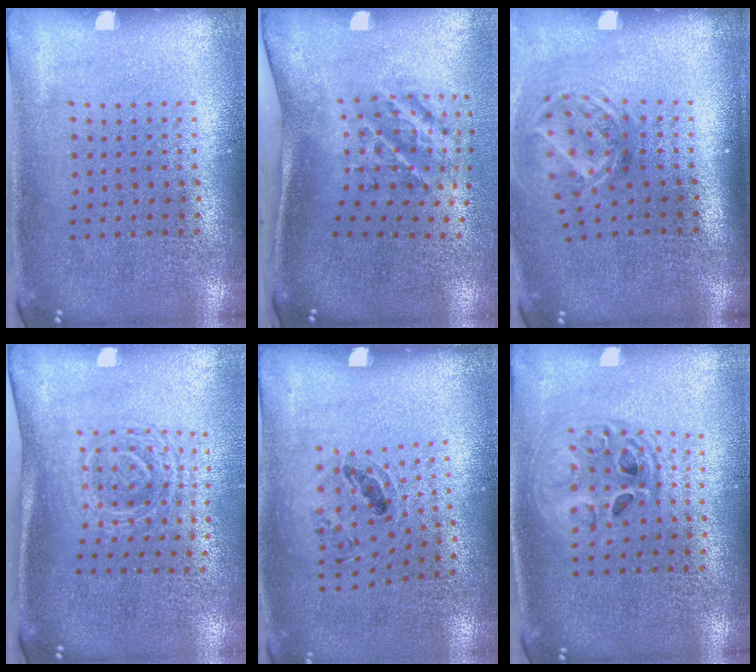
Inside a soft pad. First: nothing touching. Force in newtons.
{"total": 2.4, "press": 1.3, "slide": 2.0}
{"total": 1.9, "press": 1.3, "slide": 1.4}
{"total": 1.6, "press": 1.2, "slide": 1.1}
{"total": 1.0, "press": 0.8, "slide": 0.5}
{"total": 1.4, "press": 1.2, "slide": 0.7}